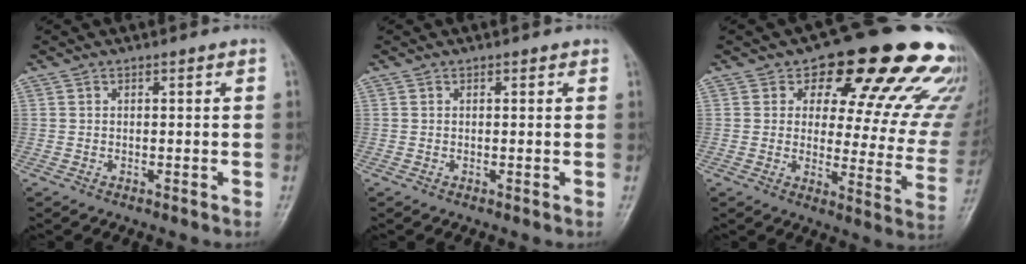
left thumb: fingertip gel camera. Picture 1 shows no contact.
{"total": 0.5, "force": [0.4, 0.3, 0.2], "torque": [0.001, -0.002, 0.000]}
{"total": 23.1, "force": [14.9, 9.9, 14.6], "torque": [-0.132, -0.064, 0.177]}